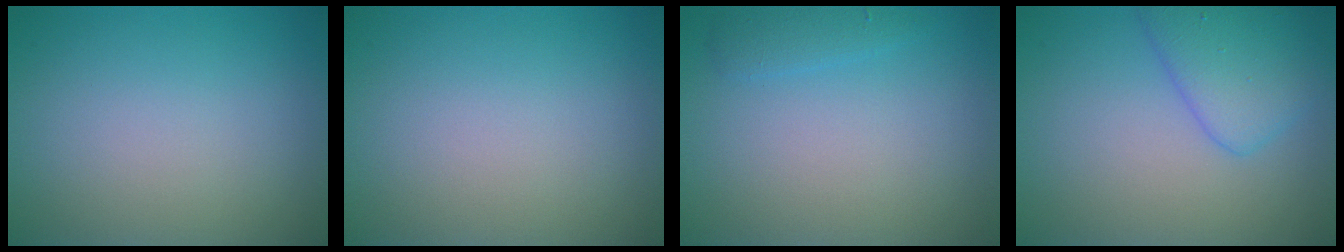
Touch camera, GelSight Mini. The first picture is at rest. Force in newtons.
{"total": 0.0}
{"total": 1.2, "press": 1.2, "slide": 0.1}
{"total": 3.9, "press": 3.9, "slide": 0.2}